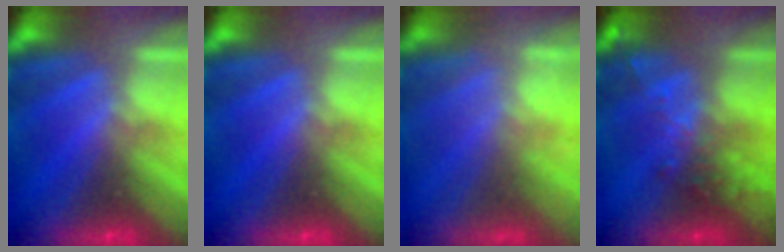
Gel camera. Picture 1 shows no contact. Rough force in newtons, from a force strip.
{"total": 0.0}
{"total": 2.9}
{"total": 2.7}